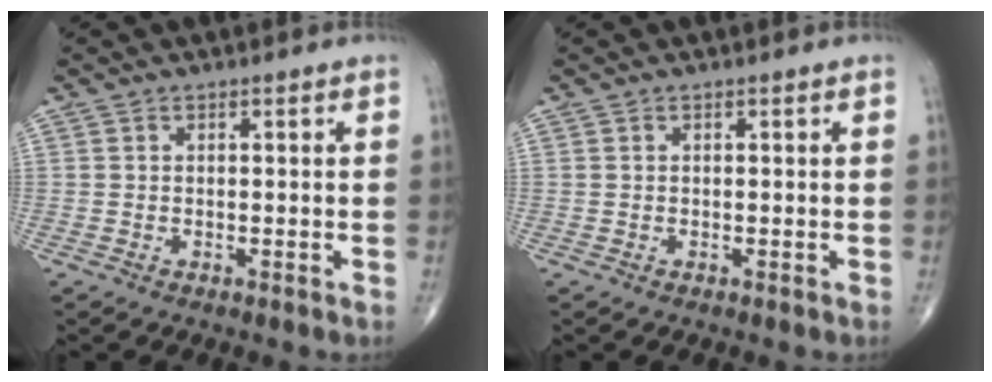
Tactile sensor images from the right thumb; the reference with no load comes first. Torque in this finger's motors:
{"motor_torque": [0.00, 0.00, 0.00, 0.00, 0.00]}